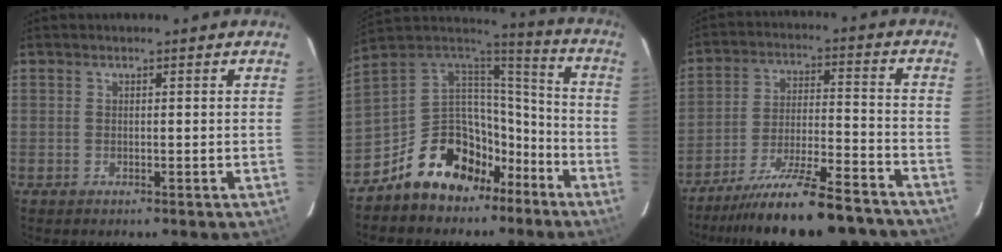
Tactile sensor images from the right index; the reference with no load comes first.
{"total": 17.8, "force": [-10.8, 11.3, 8.4], "torque": [-0.169, 0.046, -0.165]}
{"total": 20.0, "force": [-17.5, 3.2, 9.1], "torque": [-0.167, -0.021, -0.258]}